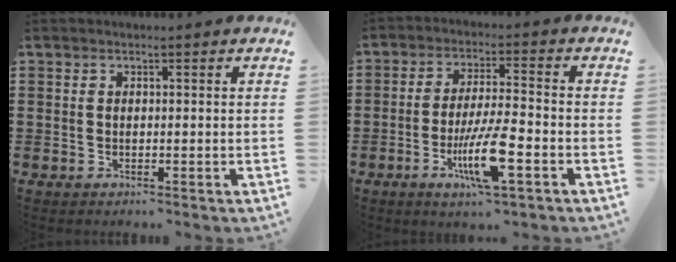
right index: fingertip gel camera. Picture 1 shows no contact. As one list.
[{"total": 9.4, "force": [-3.6, 1.6, 8.6], "torque": [-0.177, -0.015, -0.070]}]